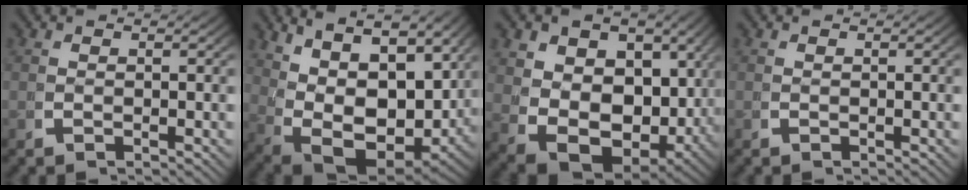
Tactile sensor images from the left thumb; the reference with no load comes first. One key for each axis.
{"total": 14.3, "fx": 0.7, "fy": 9.9, "fz": 10.3, "tx": -0.198, "ty": -0.044, "tz": 0.025}
{"total": 13.3, "fx": -1.1, "fy": 10.0, "fz": 8.8, "tx": -0.187, "ty": -0.083, "tz": 0.014}
{"total": 0.0}